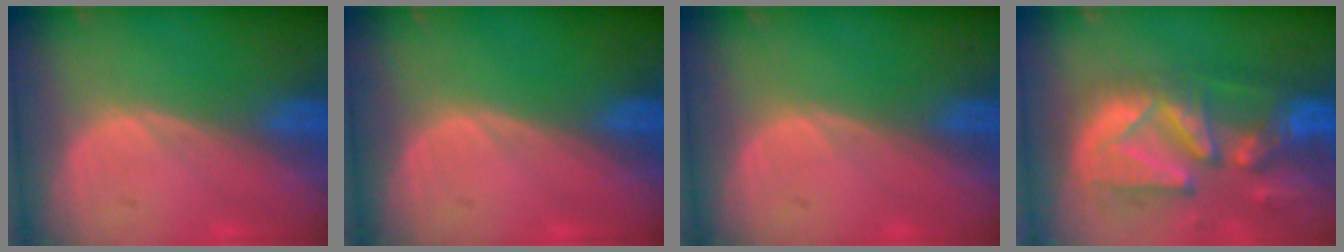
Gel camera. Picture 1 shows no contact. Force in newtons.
{"total": 0.0}
{"total": 0.0}
{"total": 13.3, "press": 11.4, "slide": 6.8}